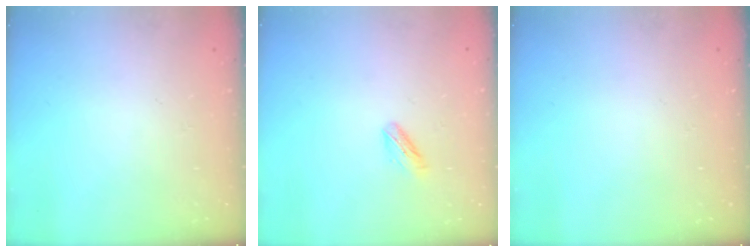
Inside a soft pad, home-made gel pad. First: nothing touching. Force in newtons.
{"total": 4.0, "press": 3.8, "slide": 1.1}
{"total": 0.0}